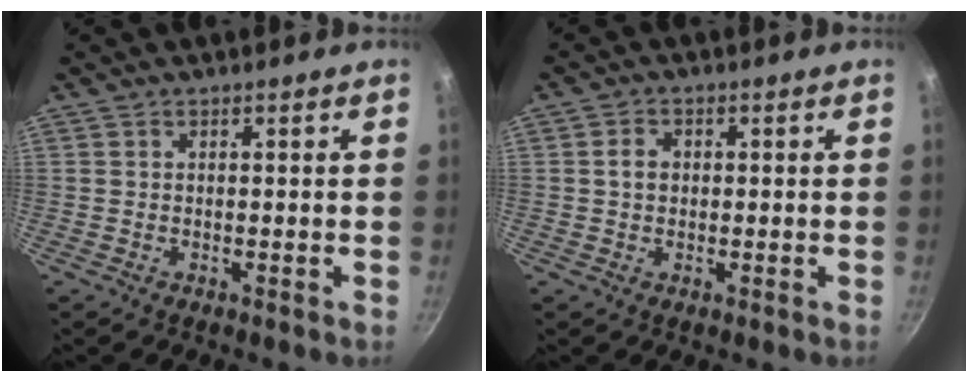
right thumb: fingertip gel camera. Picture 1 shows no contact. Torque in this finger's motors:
{"motor_torque": [-0.02, 0.13, 0.37, -0.24, -0.08]}